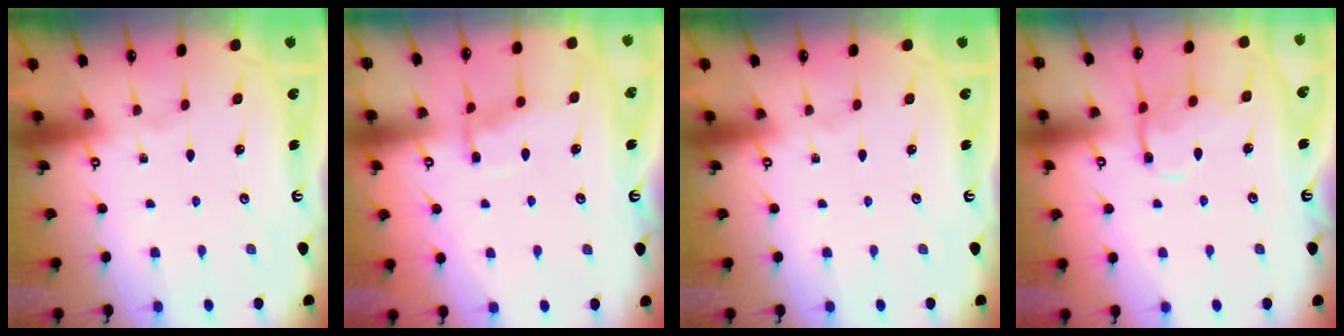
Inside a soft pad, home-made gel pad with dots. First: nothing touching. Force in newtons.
{"total": 7.7, "press": 7.7, "slide": 0.7}
{"total": 0.0}
{"total": 13.1, "press": 13.1, "slide": 1.0}